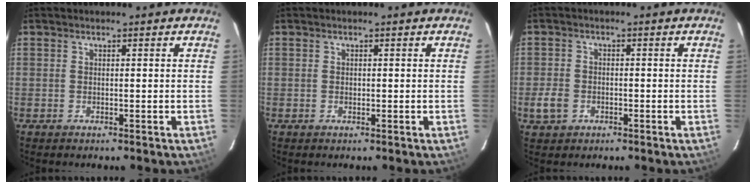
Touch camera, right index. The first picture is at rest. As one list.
[{"total": 0.5, "force": [0.0, 0.5, 0.0], "torque": [0.001, -0.001, 0.002]}, {"total": 4.3, "force": [-1.7, 3.5, 1.8], "torque": [-0.048, 0.003, -0.027]}]